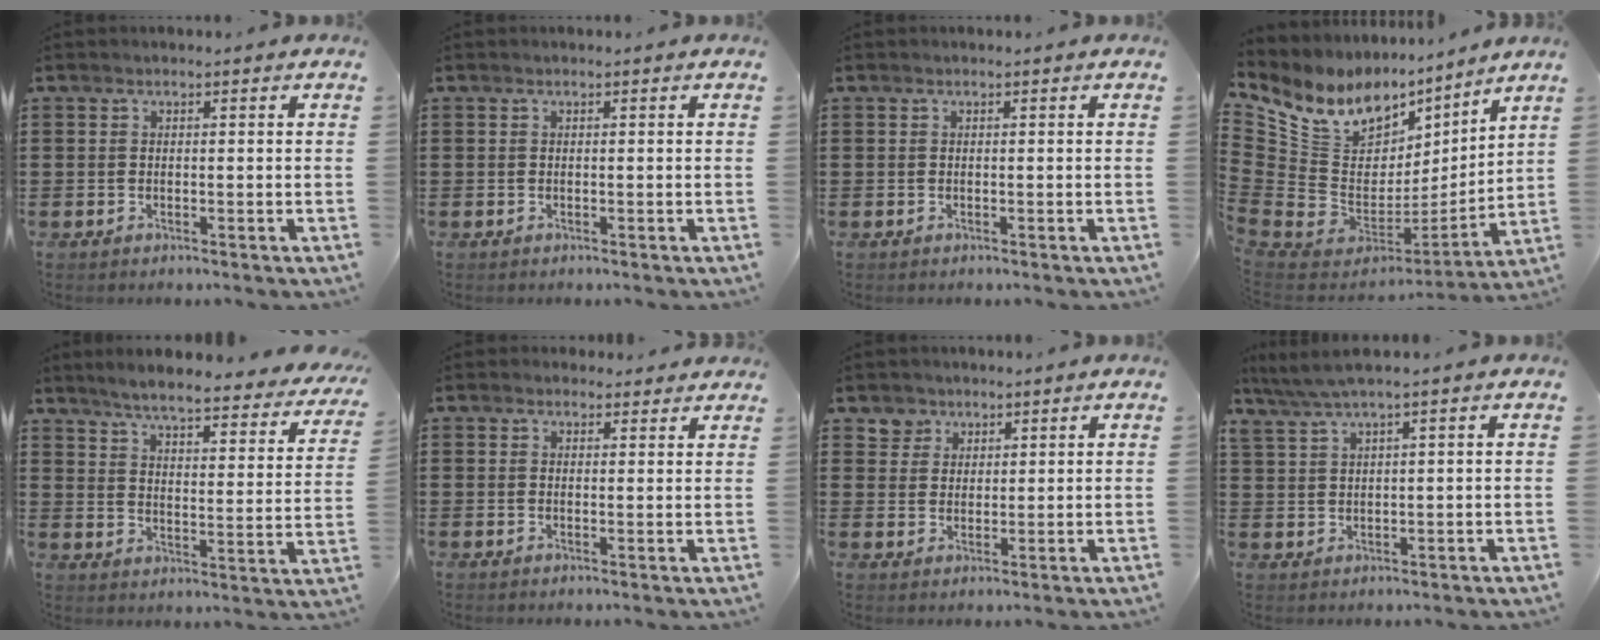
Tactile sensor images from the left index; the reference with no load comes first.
{"total": 0.0}
{"total": 0.0}
{"total": 10.8, "force": [6.4, 7.8, 4.0], "torque": [-0.118, -0.060, 0.115]}
{"total": 5.4, "force": [4.9, -0.1, 2.3], "torque": [-0.070, -0.035, 0.077]}
{"total": 1.7, "force": [1.6, 0.7, 0.1], "torque": [0.002, 0.001, 0.029]}
{"total": 3.3, "force": [2.2, 2.5, -0.1], "torque": [-0.012, 0.008, 0.041]}
{"total": 2.5, "force": [1.5, -0.2, 2.1], "torque": [-0.044, -0.002, 0.024]}